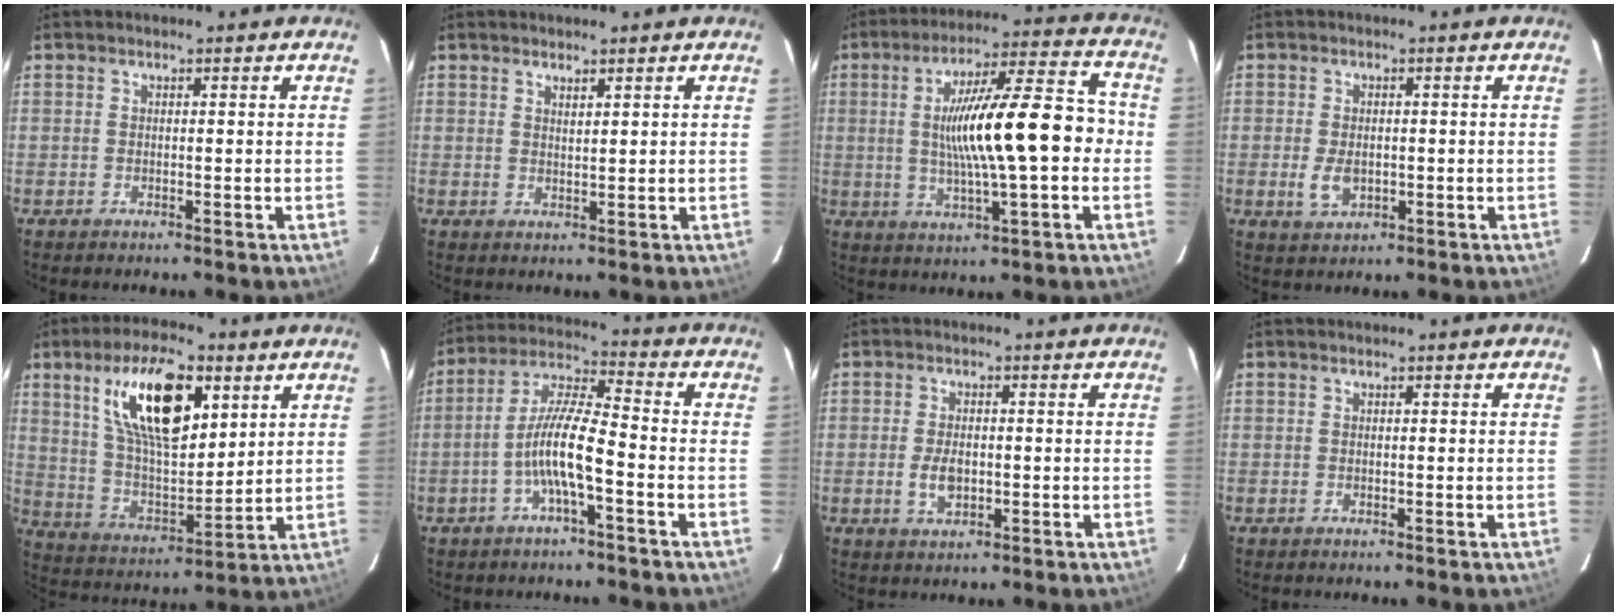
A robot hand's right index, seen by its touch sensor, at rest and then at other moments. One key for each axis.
{"total": 1.1, "fx": 1.1, "fy": -0.3, "fz": -0.2, "tx": 0.005, "ty": -0.001, "tz": 0.018}
{"total": 15.8, "fx": -0.9, "fy": 2.4, "fz": 15.6, "tx": -0.253, "ty": 0.013, "tz": -0.011}
{"total": 4.2, "fx": -0.8, "fy": 2.6, "fz": 3.1, "tx": -0.064, "ty": -0.005, "tz": -0.010}
{"total": 17.7, "fx": 8.2, "fy": 7.2, "fz": 13.9, "tx": -0.248, "ty": 0.011, "tz": 0.158}
{"total": 9.1, "fx": -3.5, "fy": 1.1, "fz": 8.4, "tx": -0.179, "ty": 0.012, "tz": -0.069}
{"total": 4.2, "fx": -0.8, "fy": 2.4, "fz": 3.3, "tx": -0.068, "ty": -0.003, "tz": -0.013}
{"total": 0.0}